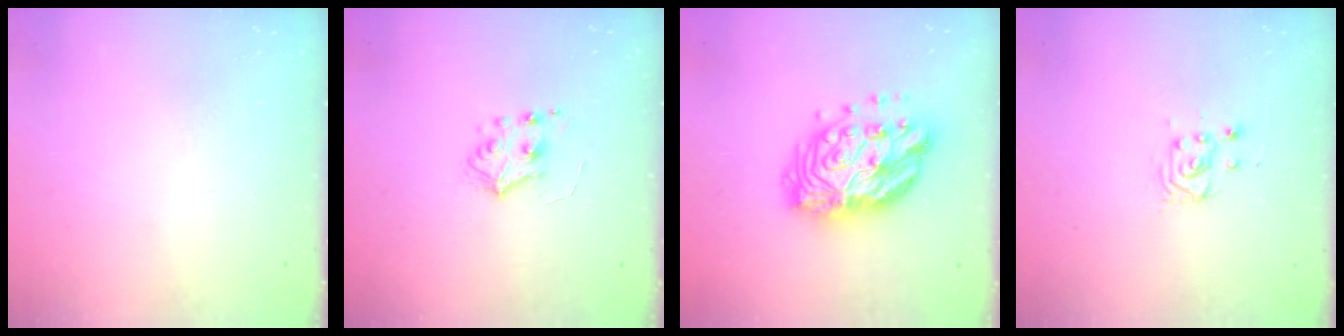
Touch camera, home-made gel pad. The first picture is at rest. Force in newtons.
{"total": 5.3, "press": 5.2, "slide": 1.0}
{"total": 16.6, "press": 16.5, "slide": 1.5}
{"total": 3.1, "press": 3.1, "slide": 0.2}